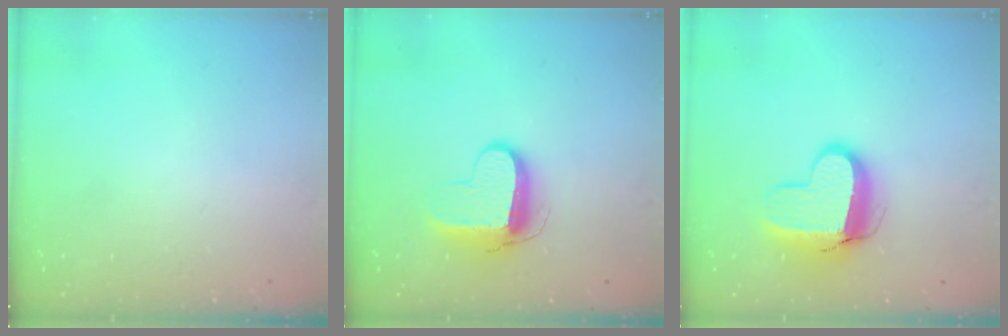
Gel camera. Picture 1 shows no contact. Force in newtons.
{"total": 9.5, "press": 9.5, "slide": 0.8}
{"total": 11.6, "press": 11.6, "slide": 0.6}